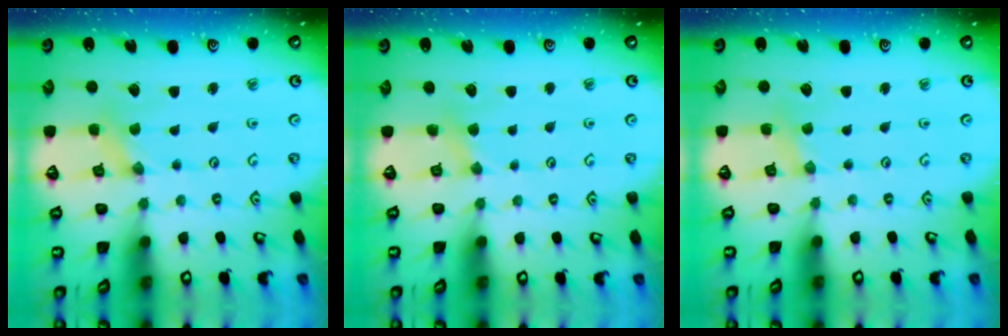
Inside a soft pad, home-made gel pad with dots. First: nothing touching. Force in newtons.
{"total": 2.7, "press": 2.7, "slide": 0.4}
{"total": 1.1, "press": 1.0, "slide": 0.3}